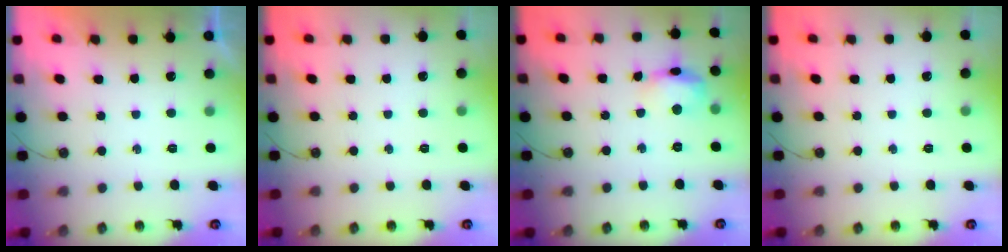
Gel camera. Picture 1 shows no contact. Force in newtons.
{"total": 0.0}
{"total": 13.1, "press": 8.6, "slide": 9.9}
{"total": 0.0}